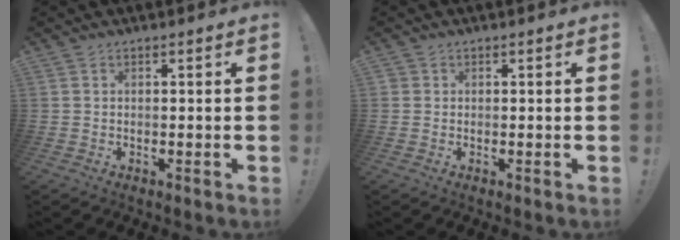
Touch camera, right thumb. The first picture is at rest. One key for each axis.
{"total": 0.9, "fx": 0.2, "fy": 0.8, "fz": 0.2, "tx": -0.012, "ty": 0.005, "tz": 0.006}